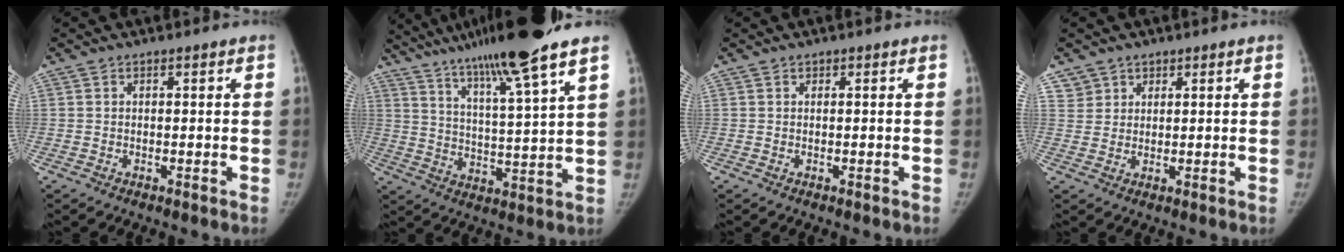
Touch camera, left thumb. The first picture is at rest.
{"total": 17.1, "force": [12.6, -0.3, 11.5], "torque": [-0.187, -0.047, 0.209]}
{"total": 0.0}
{"total": 3.0, "force": [2.1, 2.1, -0.6], "torque": [0.033, -0.013, 0.034]}